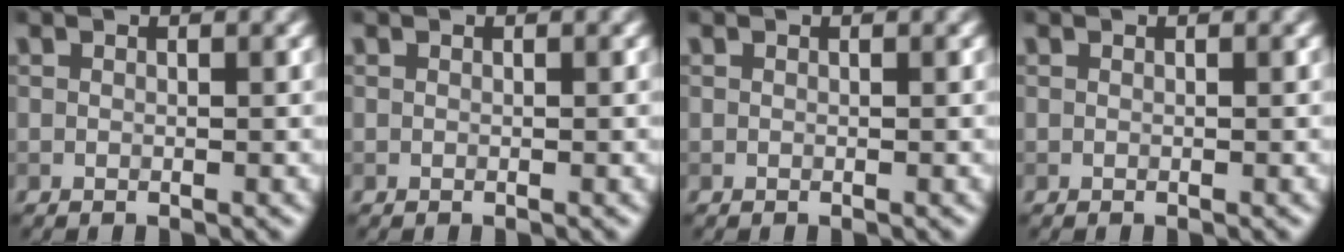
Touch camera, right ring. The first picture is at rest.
{"total": 0.0}
{"total": 0.0}
{"total": 0.0}